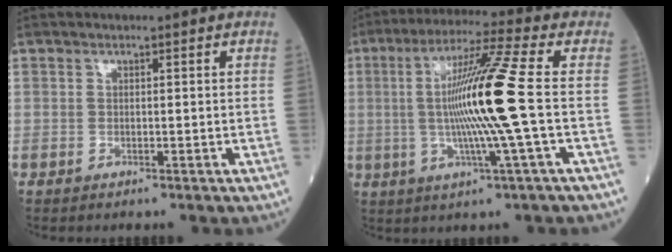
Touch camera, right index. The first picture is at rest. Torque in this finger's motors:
{"motor_torque": [2.05, 0.08, 0.93, 0.21]}